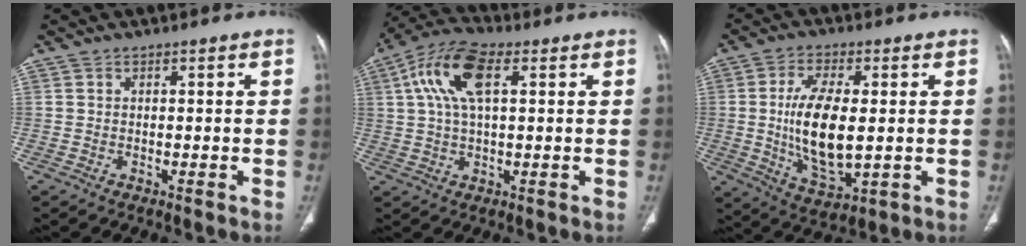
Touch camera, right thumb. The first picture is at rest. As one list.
[{"total": 11.6, "force": [3.6, 5.2, 9.8], "torque": [-0.204, 0.022, 0.064]}, {"total": 13.4, "force": [0.0, 6.1, 12.0], "torque": [-0.222, -0.017, 0.010]}]